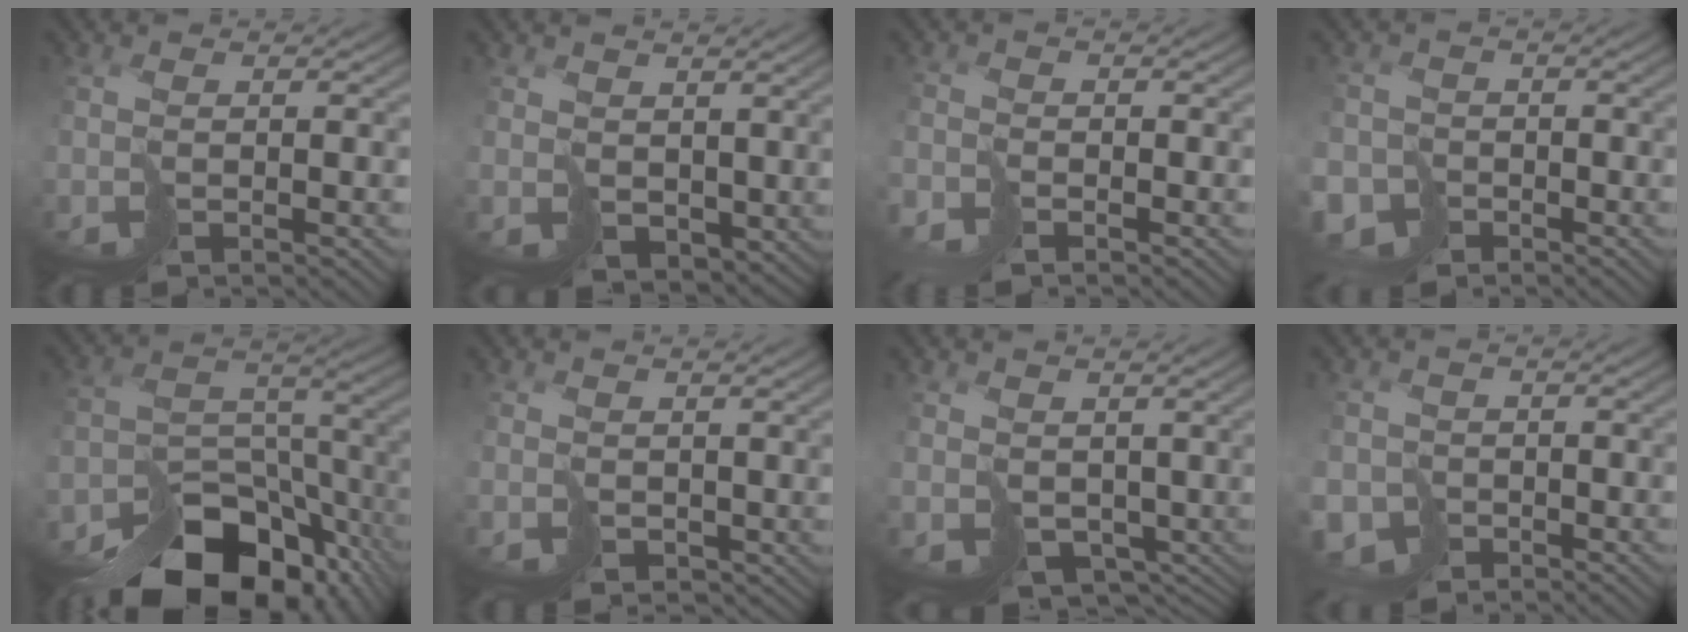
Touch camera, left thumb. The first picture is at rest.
{"total": 3.6, "force": [1.6, 2.7, 1.9], "torque": [-0.054, -0.017, 0.034]}
{"total": 2.5, "force": [-2.3, 0.2, -0.8], "torque": [0.033, -0.001, -0.052]}
{"total": 4.4, "force": [-3.5, 2.6, 0.3], "torque": [0.013, -0.005, -0.073]}
{"total": 15.8, "force": [-12.2, 7.5, 6.6], "torque": [-0.109, -0.042, -0.161]}
{"total": 1.6, "force": [0.6, 1.5, 0.3], "torque": [-0.009, -0.009, 0.015]}
{"total": 6.2, "force": [0.4, 5.0, 3.7], "torque": [-0.081, -0.039, 0.024]}
{"total": 3.7, "force": [-2.6, 2.7, 0.4], "torque": [0.007, -0.009, -0.049]}